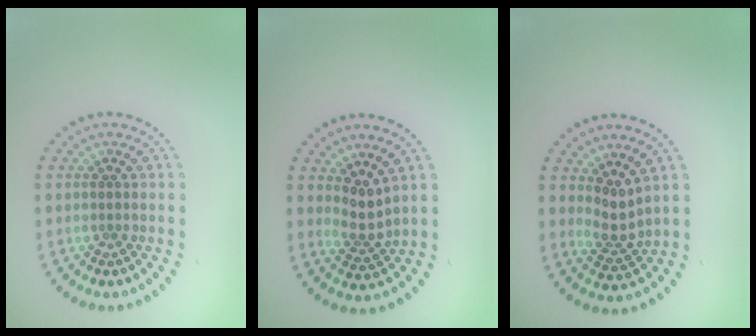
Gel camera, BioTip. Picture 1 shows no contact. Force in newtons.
{"total": 2.2, "press": 1.5, "slide": 1.7}
{"total": 2.3, "press": 1.5, "slide": 1.7}